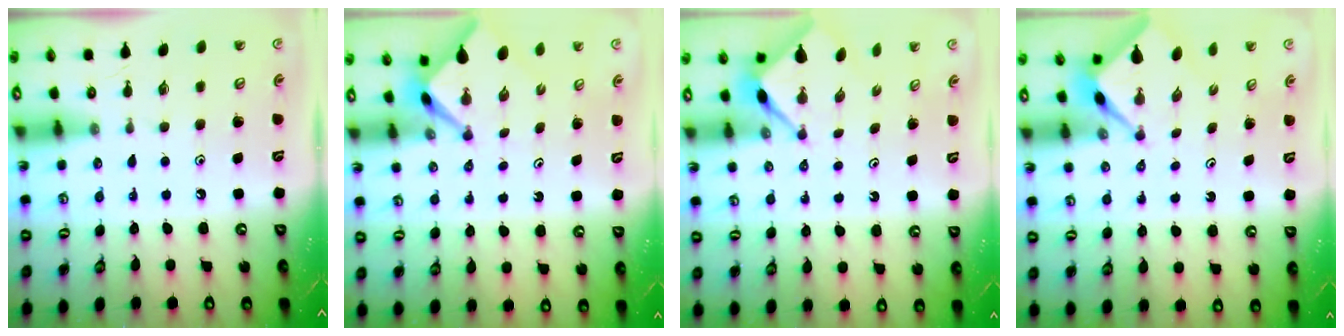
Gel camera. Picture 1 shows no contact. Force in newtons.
{"total": 2.5, "press": 2.4, "slide": 0.3}
{"total": 3.2, "press": 3.2, "slide": 0.5}
{"total": 2.6, "press": 2.6, "slide": 0.2}